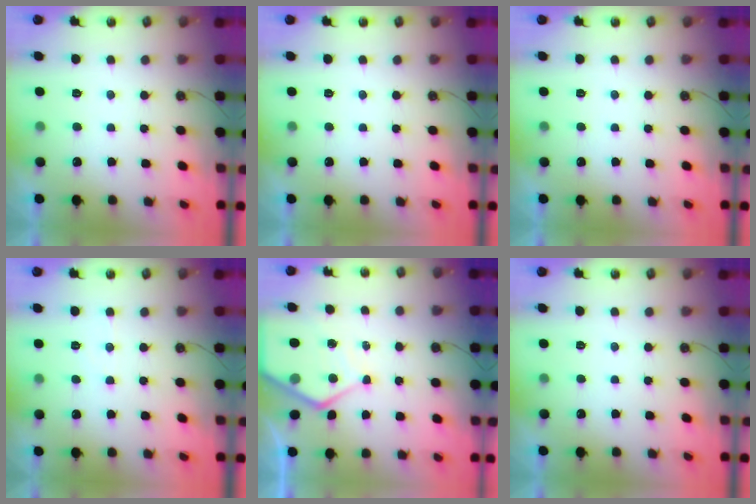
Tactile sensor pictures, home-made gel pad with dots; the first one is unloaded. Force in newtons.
{"total": 0.0}
{"total": 0.0}
{"total": 4.5, "press": 4.5, "slide": 0.6}
{"total": 7.9, "press": 7.9, "slide": 0.8}
{"total": 0.0}